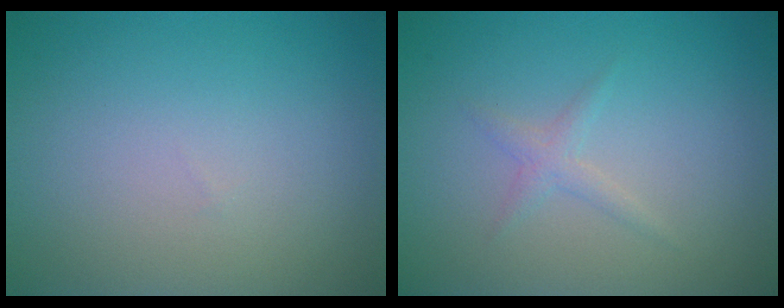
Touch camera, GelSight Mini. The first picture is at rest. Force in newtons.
{"total": 1.2, "press": 1.2, "slide": 0.0}